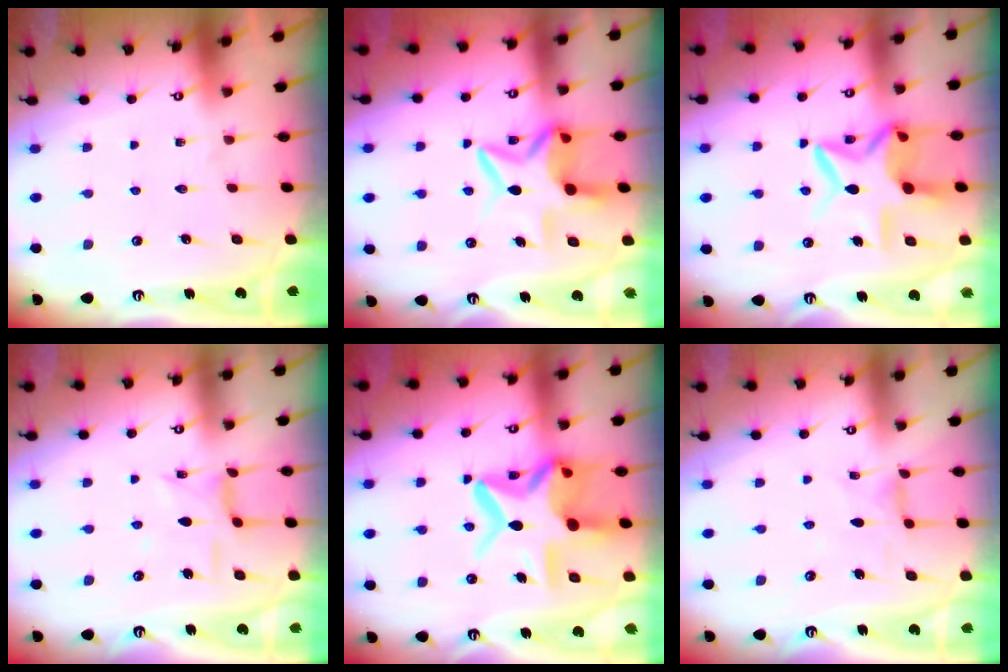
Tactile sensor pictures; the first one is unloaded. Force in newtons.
{"total": 8.8, "press": 8.7, "slide": 0.9}
{"total": 13.3, "press": 13.2, "slide": 1.7}
{"total": 7.2, "press": 7.2, "slide": 0.6}
{"total": 16.9, "press": 16.9, "slide": 1.3}
{"total": 2.3, "press": 2.3, "slide": 0.5}